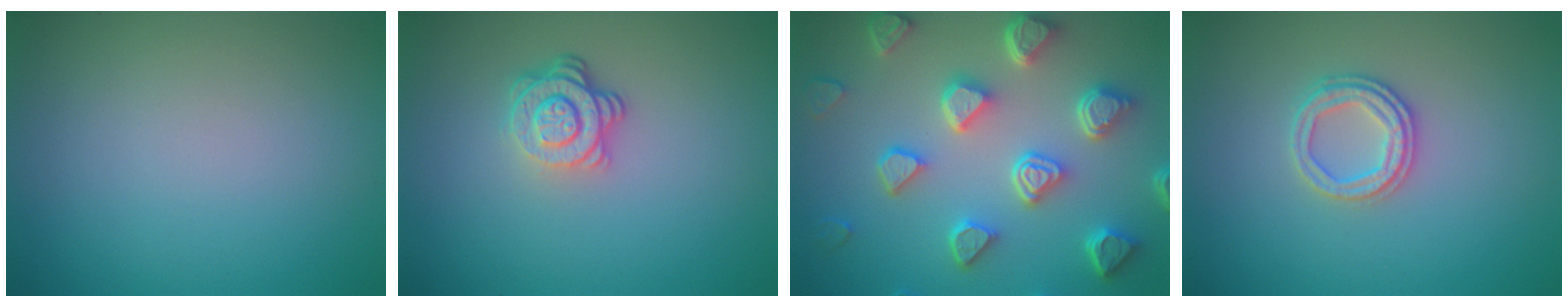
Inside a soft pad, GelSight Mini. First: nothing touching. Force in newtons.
{"total": 3.7, "press": 2.7, "slide": 2.5}
{"total": 7.0, "press": 5.5, "slide": 4.4}
{"total": 2.4, "press": 2.3, "slide": 0.7}